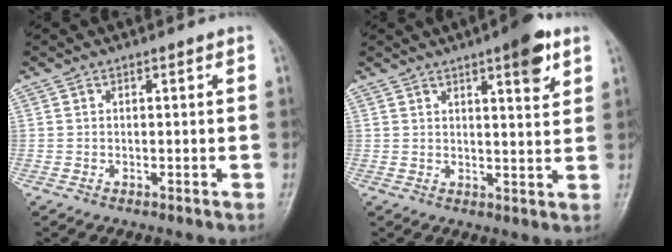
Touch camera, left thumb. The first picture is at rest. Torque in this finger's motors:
{"motor_torque": [1.41, 0.92, 0.76, -0.94, 0.03]}